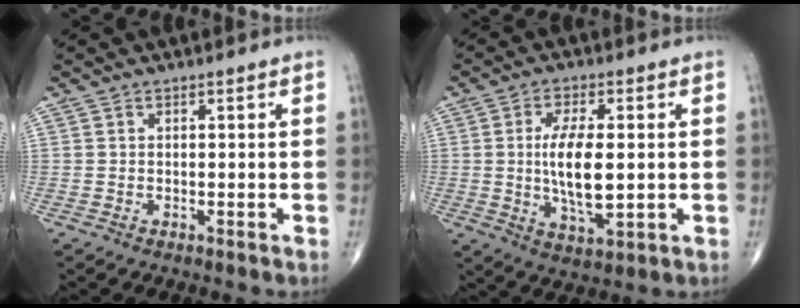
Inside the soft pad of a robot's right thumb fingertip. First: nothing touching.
{"total": 10.9, "force": [0.2, 4.4, 10.0], "torque": [-0.176, -0.013, 0.006]}